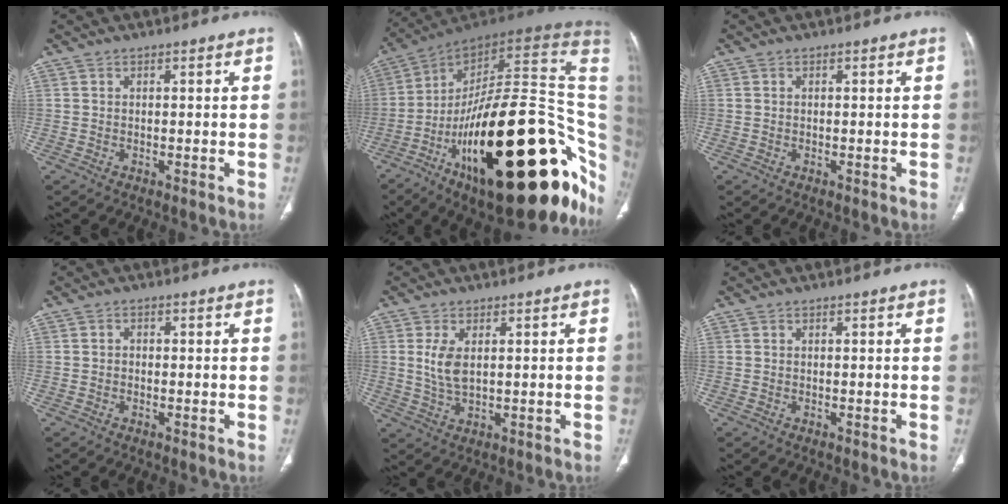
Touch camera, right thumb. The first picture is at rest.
{"total": 44.2, "force": [-9.9, 17.3, 39.5], "torque": [-0.469, 0.070, -0.147]}
{"total": 0.0}
{"total": 1.1, "force": [-0.2, 1.0, 0.5], "torque": [-0.004, 0.005, -0.005]}
{"total": 5.2, "force": [1.1, 2.6, 4.4], "torque": [-0.094, -0.007, 0.027]}
{"total": 0.0}